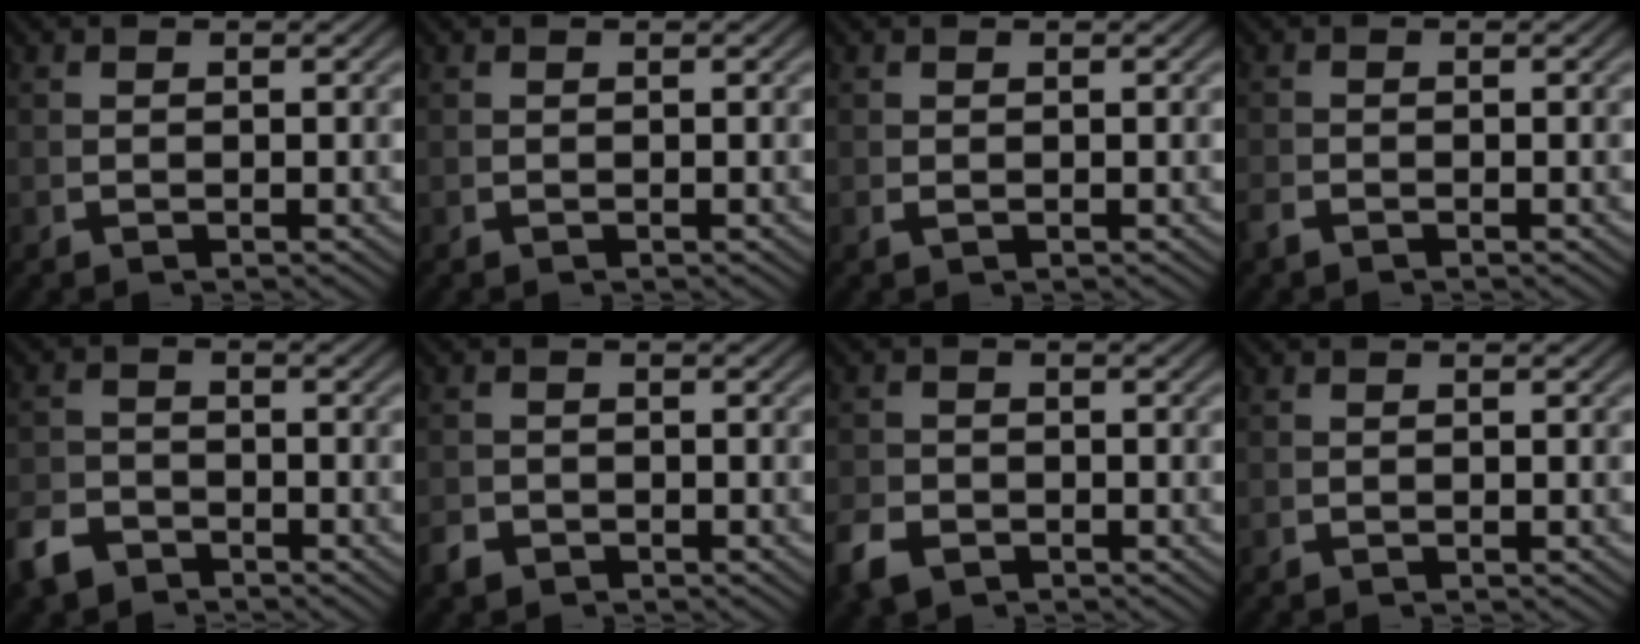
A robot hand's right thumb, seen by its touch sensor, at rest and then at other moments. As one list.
[{"total": 0.0}, {"total": 0.0}, {"total": 0.7, "force": [-0.7, 0.0, 0.0], "torque": [0.003, -0.003, -0.014]}, {"total": 3.3, "force": [-2.9, 1.4, 0.5], "torque": [-0.001, -0.011, -0.049]}, {"total": 1.4, "force": [-1.2, 0.6, 0.0], "torque": [0.002, -0.007, -0.020]}, {"total": 2.4, "force": [-1.8, 1.4, 0.8], "torque": [-0.014, -0.010, -0.027]}, {"total": 0.0}]